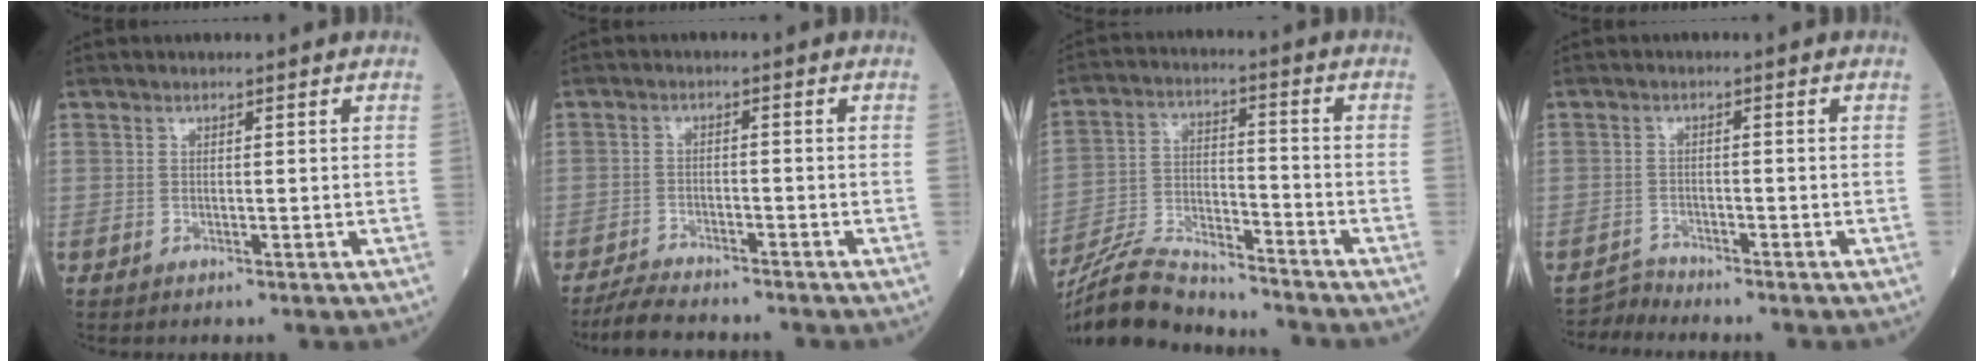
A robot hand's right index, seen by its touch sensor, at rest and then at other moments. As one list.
[{"total": 5.6, "force": [-5.3, 0.8, 1.9], "torque": [-0.034, -0.017, -0.093]}, {"total": 14.6, "force": [-13.9, 1.6, 4.2], "torque": [-0.081, 0.009, -0.248]}, {"total": 2.4, "force": [-2.1, -0.4, -1.1], "torque": [0.030, -0.013, -0.040]}]